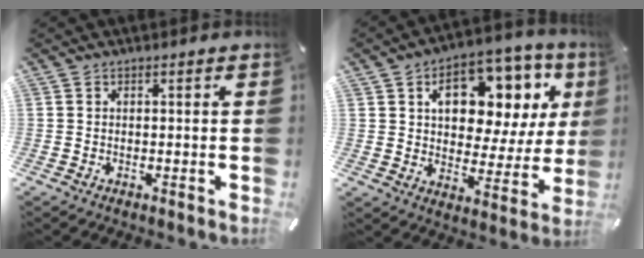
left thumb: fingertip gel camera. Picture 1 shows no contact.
{"total": 15.7, "force": [7.3, 9.7, 9.9], "torque": [-0.146, -0.039, 0.123]}